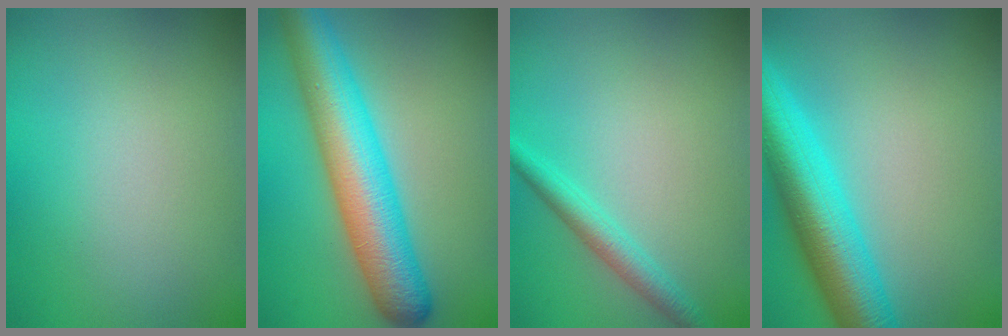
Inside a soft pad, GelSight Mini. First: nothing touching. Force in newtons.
{"total": 9.4, "press": 9.4, "slide": 0.2}
{"total": 2.6, "press": 2.5, "slide": 0.1}
{"total": 8.8, "press": 8.8, "slide": 0.3}